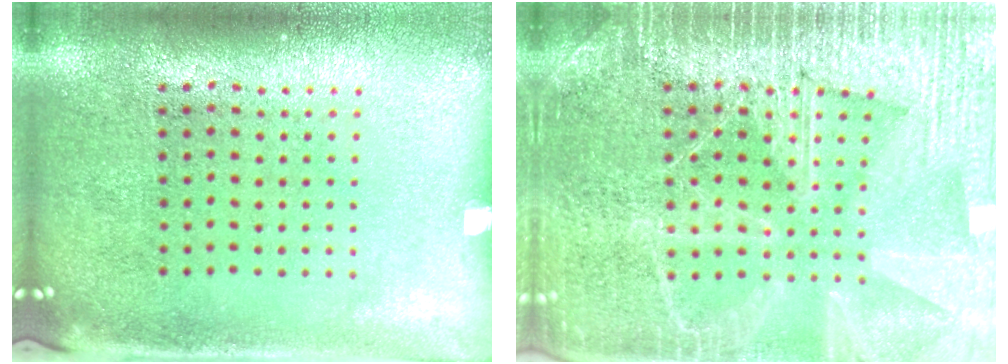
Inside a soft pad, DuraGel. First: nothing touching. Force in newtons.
{"total": 6.6, "press": 6.5, "slide": 0.9}